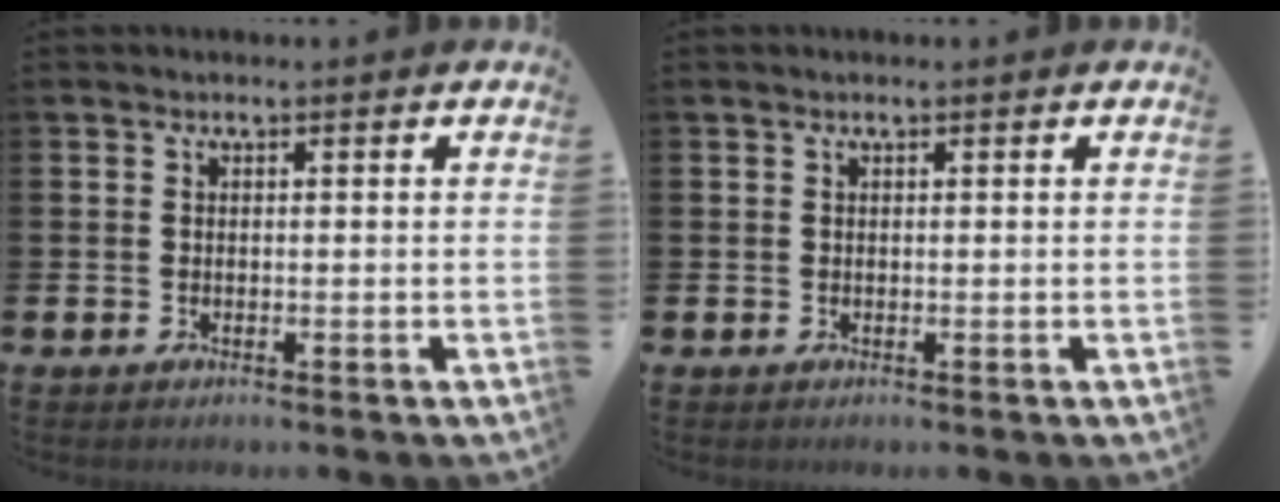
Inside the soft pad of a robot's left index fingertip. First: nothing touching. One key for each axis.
{"total": 0.0}